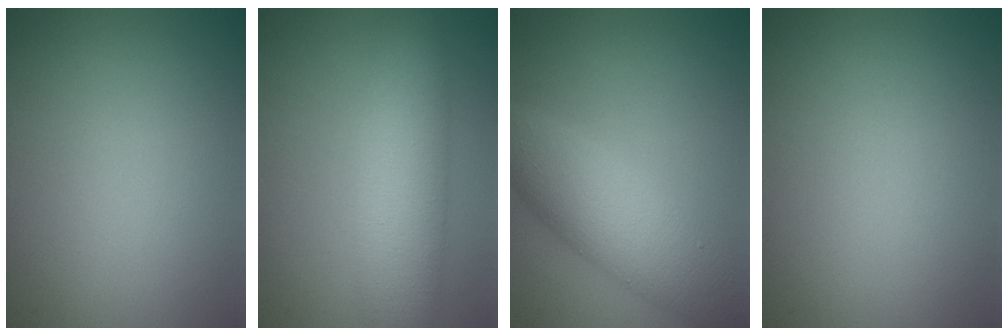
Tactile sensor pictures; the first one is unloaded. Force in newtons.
{"total": 7.6, "press": 7.6, "slide": 0.2}
{"total": 7.3, "press": 7.3, "slide": 0.2}
{"total": 0.0}